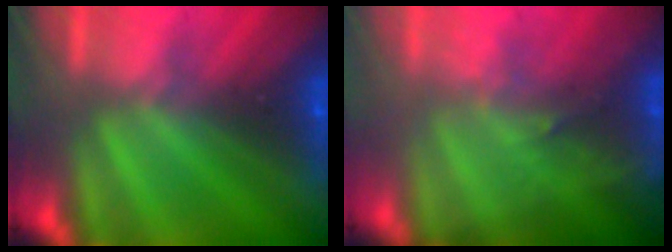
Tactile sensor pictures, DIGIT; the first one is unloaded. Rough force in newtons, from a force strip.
{"total": 2.7}